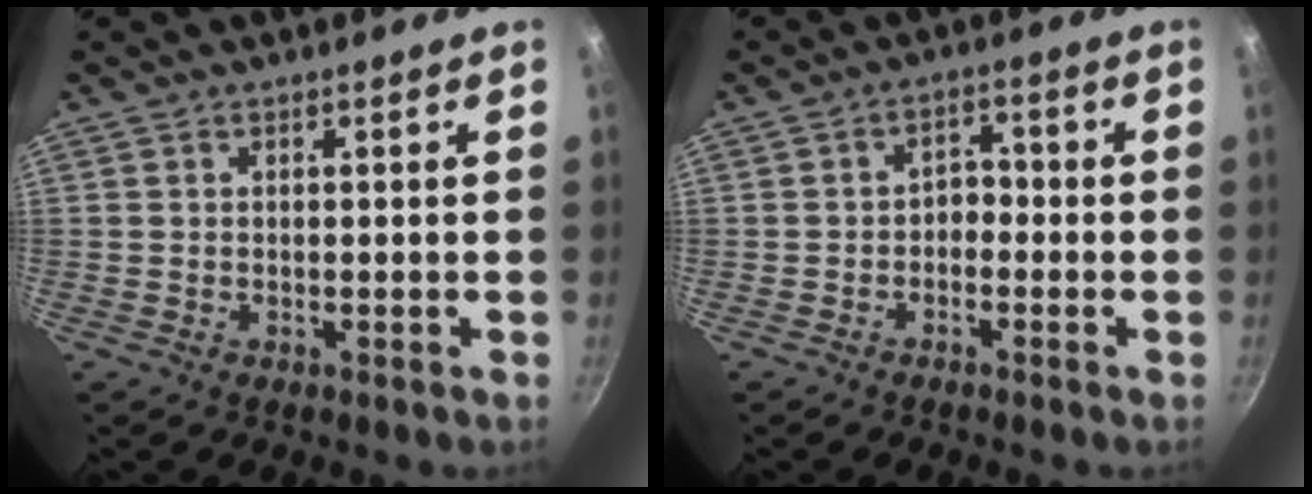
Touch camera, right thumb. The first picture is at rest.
{"total": 2.9, "force": [-1.3, 2.1, 1.7], "torque": [-0.009, 0.019, -0.025]}